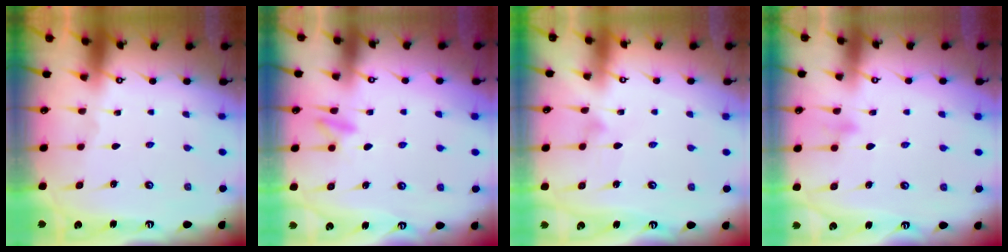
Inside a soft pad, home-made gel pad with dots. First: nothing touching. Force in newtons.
{"total": 9.0, "press": 8.9, "slide": 1.3}
{"total": 3.2, "press": 3.2, "slide": 0.2}
{"total": 9.1, "press": 9.0, "slide": 0.6}